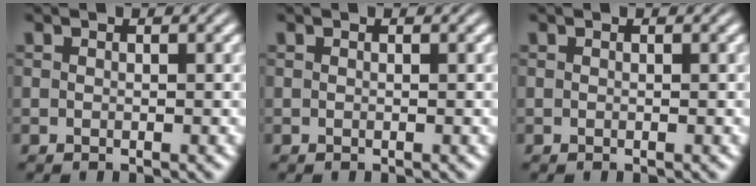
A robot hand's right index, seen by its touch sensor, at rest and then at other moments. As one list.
[{"total": 0.0}, {"total": 0.0}]